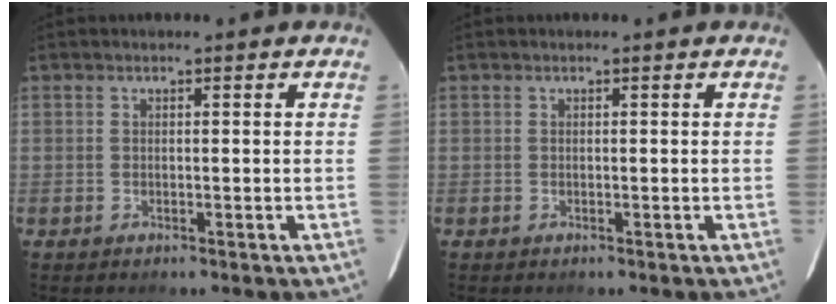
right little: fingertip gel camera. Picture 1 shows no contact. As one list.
[{"total": 0.0}]